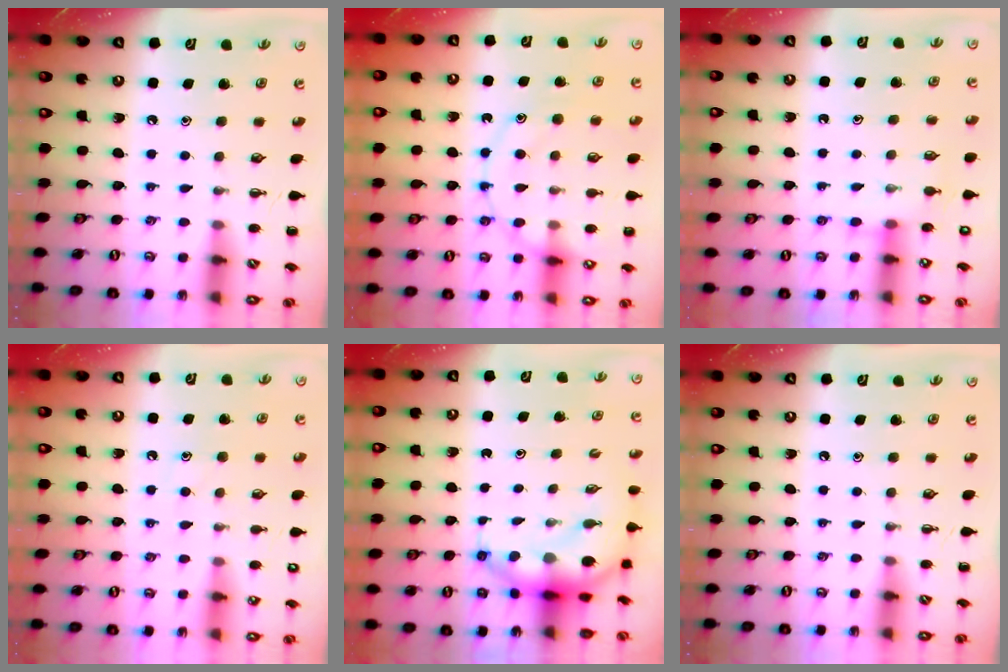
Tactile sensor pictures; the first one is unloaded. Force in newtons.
{"total": 14.1, "press": 14.0, "slide": 1.6}
{"total": 7.5, "press": 7.4, "slide": 1.1}
{"total": 7.0, "press": 6.9, "slide": 1.2}
{"total": 6.8, "press": 6.6, "slide": 1.6}
{"total": 0.0}